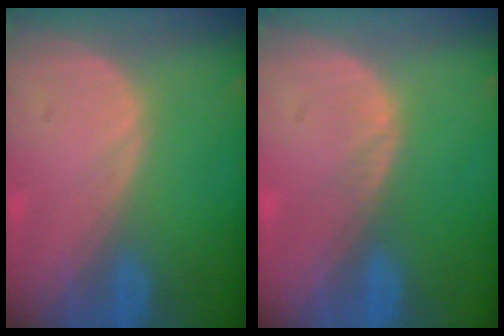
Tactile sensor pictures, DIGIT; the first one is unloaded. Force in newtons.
{"total": 0.5, "press": 0.5, "slide": 0.1}